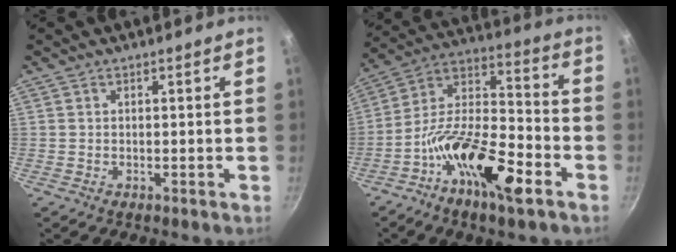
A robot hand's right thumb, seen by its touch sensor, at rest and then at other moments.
{"total": 18.5, "force": [-9.1, 6.7, 14.6], "torque": [-0.248, 0.059, -0.182]}